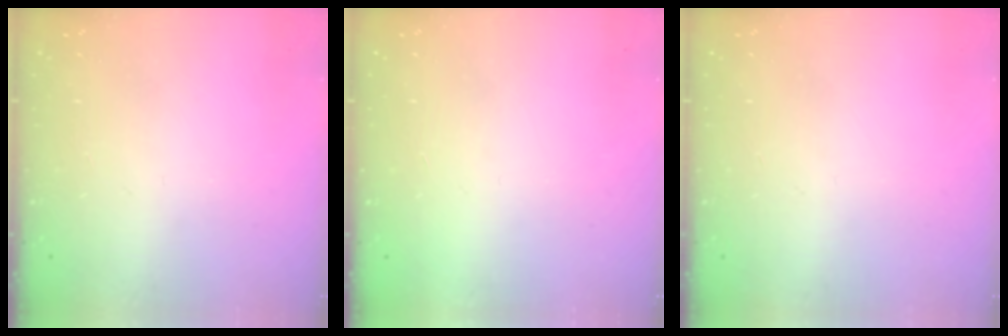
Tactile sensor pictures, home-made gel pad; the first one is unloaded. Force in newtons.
{"total": 1.5, "press": 1.5, "slide": 0.1}
{"total": 0.0}